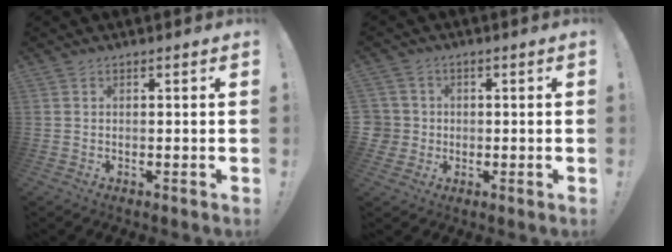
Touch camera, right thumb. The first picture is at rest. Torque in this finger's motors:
{"motor_torque": [-0.16, 0.18, 0.08, -0.11, -0.09]}